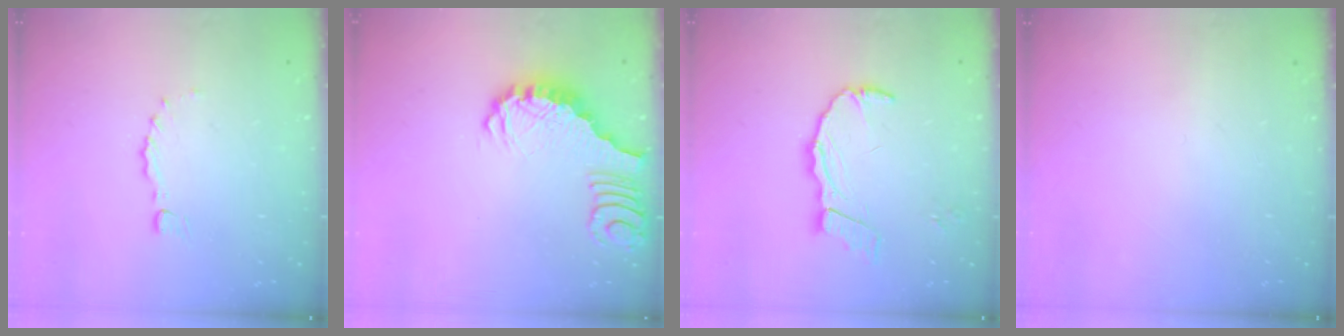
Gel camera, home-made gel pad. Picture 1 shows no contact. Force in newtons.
{"total": 2.7, "press": 2.7, "slide": 0.5}
{"total": 8.9, "press": 8.9, "slide": 0.6}
{"total": 0.0}